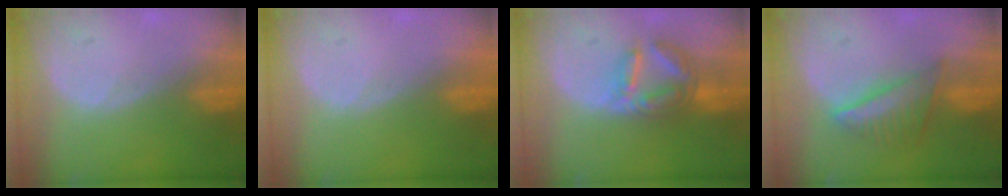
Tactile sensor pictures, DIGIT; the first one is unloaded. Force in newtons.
{"total": 0.0}
{"total": 7.2, "press": 6.3, "slide": 3.5}
{"total": 5.9, "press": 5.7, "slide": 1.6}